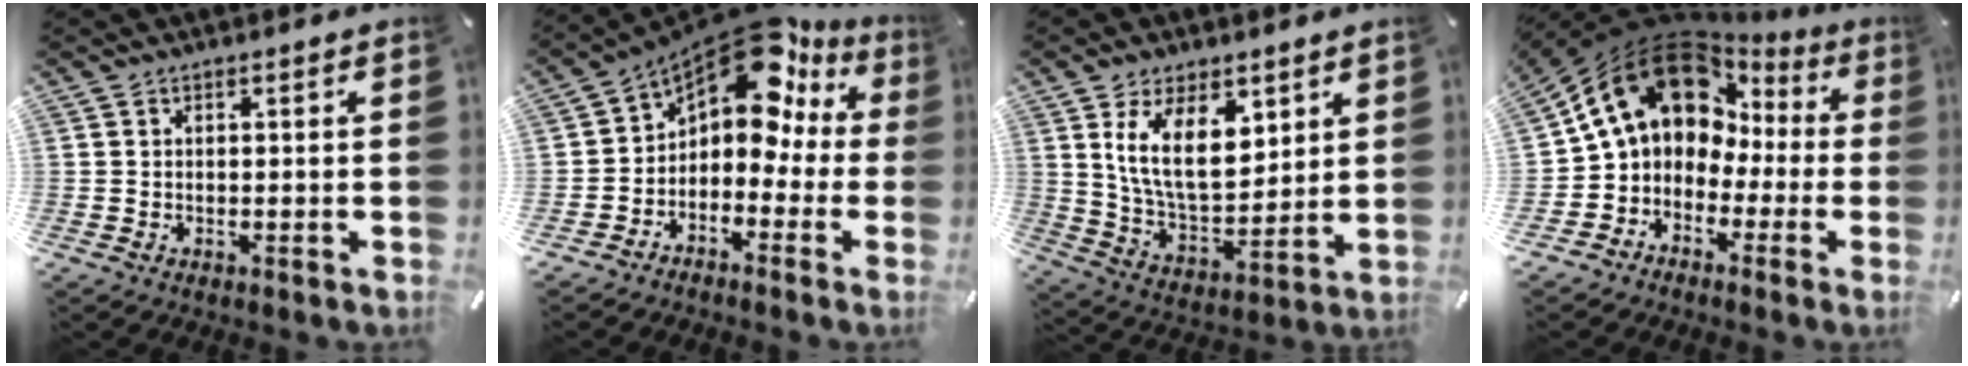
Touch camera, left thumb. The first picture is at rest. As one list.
[{"total": 12.8, "force": [8.7, 5.4, 7.7], "torque": [-0.146, -0.079, 0.146]}, {"total": 14.3, "force": [6.4, 8.0, 10.0], "torque": [-0.195, -0.025, 0.115]}, {"total": 14.3, "force": [5.5, 11.3, 6.7], "torque": [-0.133, -0.022, 0.104]}]